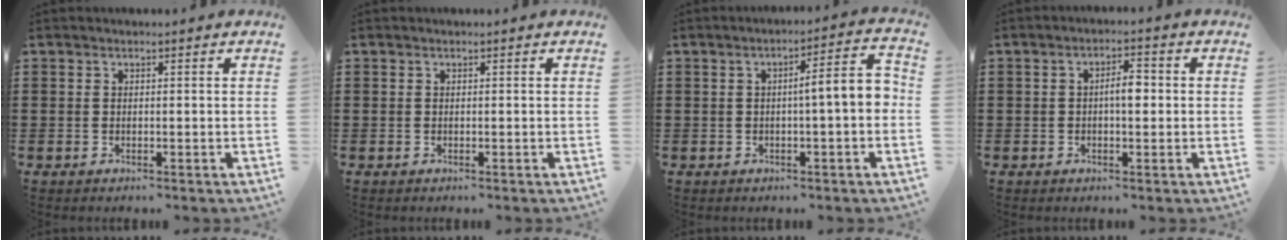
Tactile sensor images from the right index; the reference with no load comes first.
{"total": 0.0}
{"total": 6.2, "force": [-0.2, 0.8, 6.1], "torque": [-0.103, -0.002, -0.007]}
{"total": 3.6, "force": [0.0, 1.2, 3.4], "torque": [-0.055, 0.002, -0.004]}